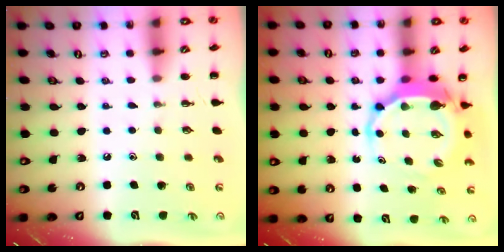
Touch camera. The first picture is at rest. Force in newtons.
{"total": 5.8, "press": 5.6, "slide": 1.7}